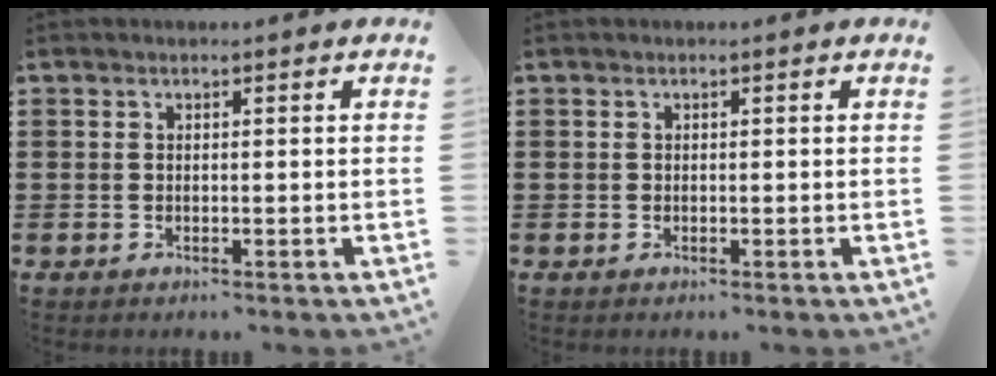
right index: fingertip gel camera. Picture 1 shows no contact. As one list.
[{"total": 0.0}]